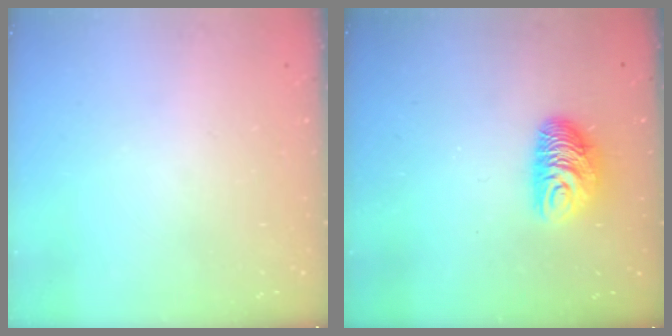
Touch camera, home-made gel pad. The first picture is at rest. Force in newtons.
{"total": 9.3, "press": 9.2, "slide": 0.6}